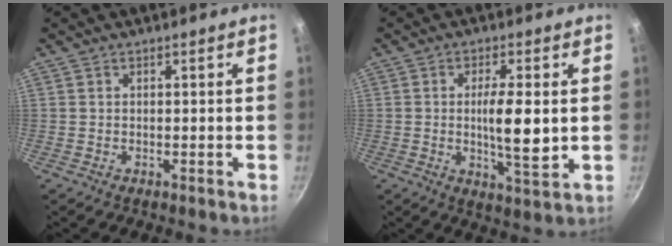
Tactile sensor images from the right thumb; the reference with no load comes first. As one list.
[{"total": 8.9, "force": [0.1, 2.2, 8.6], "torque": [-0.147, -0.008, 0.005]}]